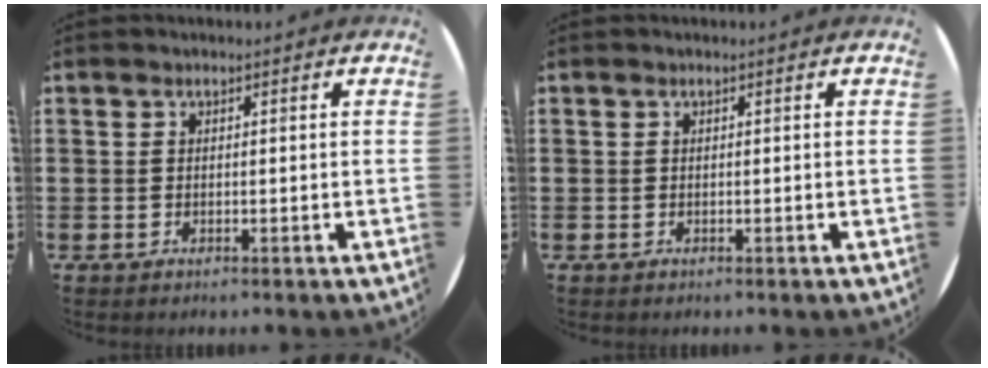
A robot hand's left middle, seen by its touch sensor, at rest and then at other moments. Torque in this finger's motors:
{"motor_torque": [-0.01, 0.01, 0.00, 0.00]}